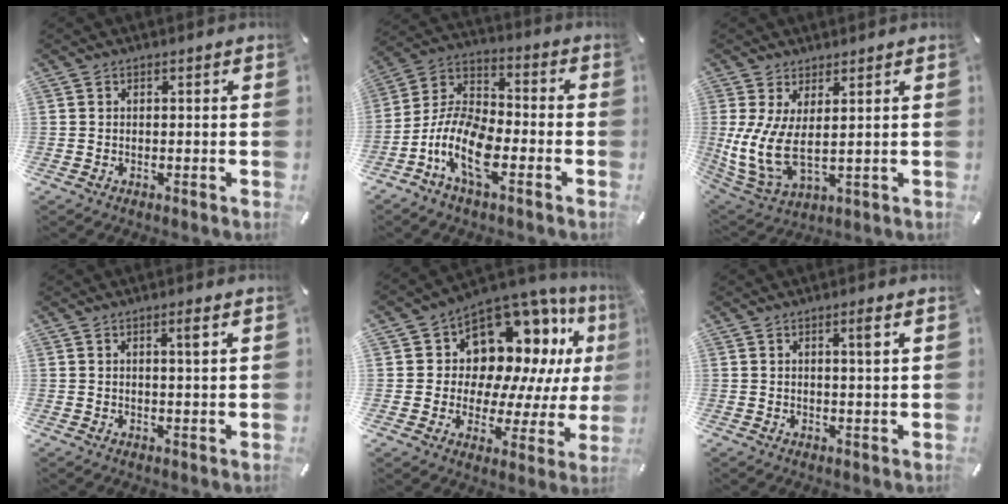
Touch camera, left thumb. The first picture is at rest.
{"total": 12.4, "force": [-6.2, 6.2, 8.8], "torque": [-0.202, 0.005, -0.123]}
{"total": 9.5, "force": [1.6, 4.3, 8.3], "torque": [-0.197, -0.029, 0.036]}
{"total": 2.5, "force": [1.2, 0.0, 2.2], "torque": [-0.037, -0.006, 0.017]}
{"total": 14.0, "force": [7.7, 9.6, 6.7], "torque": [-0.101, -0.083, 0.137]}
{"total": 2.8, "force": [1.3, 0.0, 2.5], "torque": [-0.043, -0.005, 0.018]}